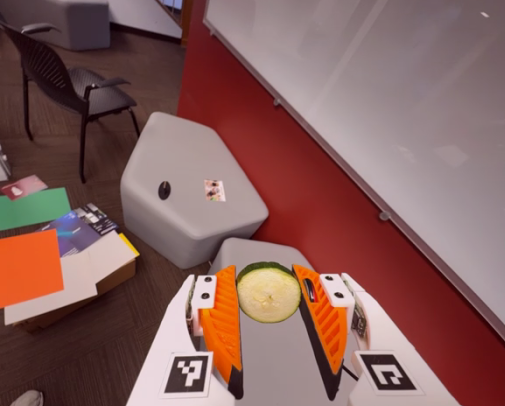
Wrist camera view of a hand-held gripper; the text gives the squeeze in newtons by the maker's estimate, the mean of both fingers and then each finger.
{"total": 9.5, "left": 9.6, "right": 9.4}